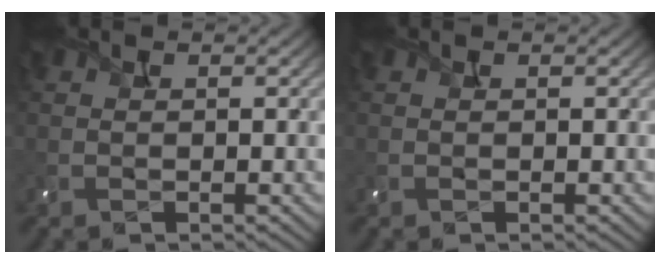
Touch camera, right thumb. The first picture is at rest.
{"total": 0.0}